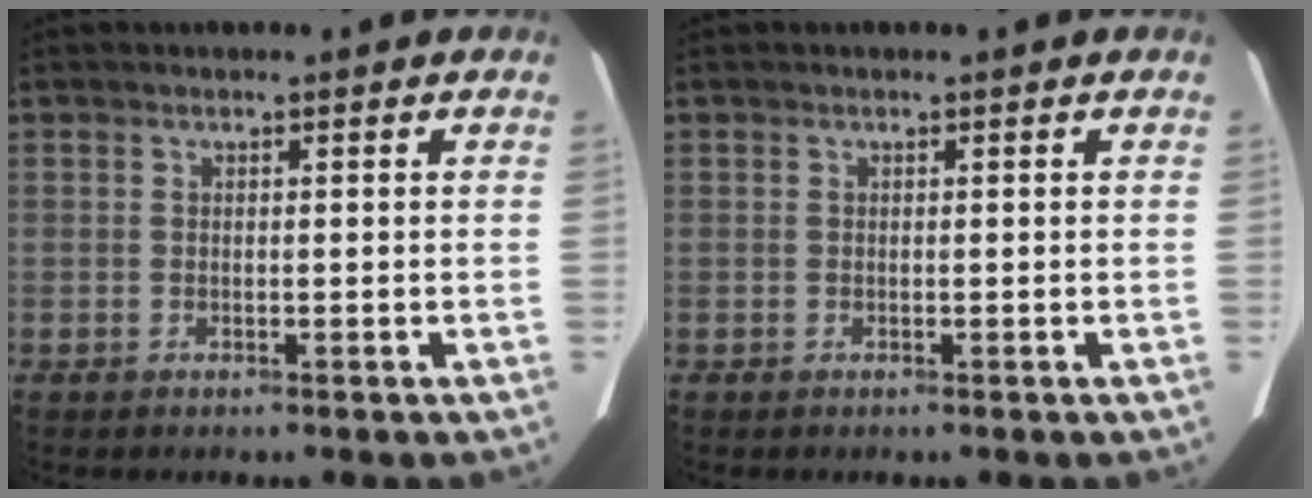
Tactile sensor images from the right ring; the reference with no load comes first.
{"total": 0.0}